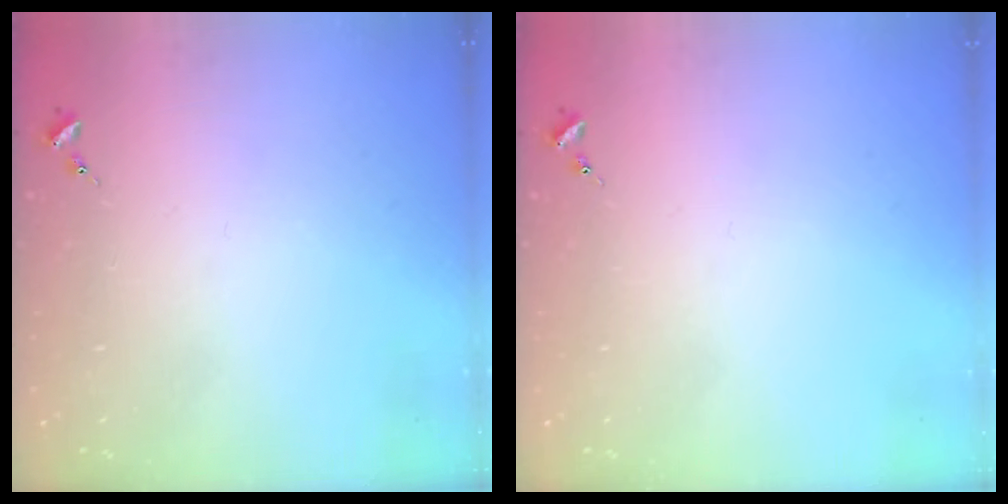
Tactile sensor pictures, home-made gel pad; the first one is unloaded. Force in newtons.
{"total": 0.0}